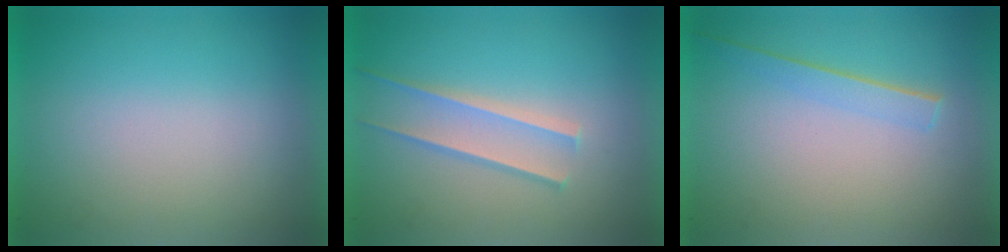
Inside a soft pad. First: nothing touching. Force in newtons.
{"total": 1.6}
{"total": 1.4}